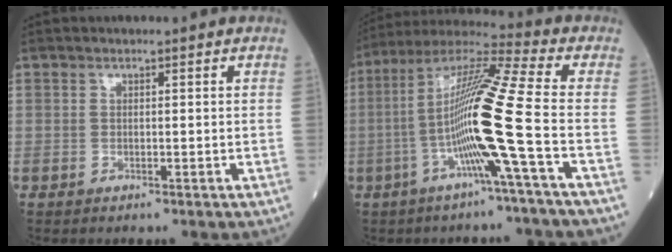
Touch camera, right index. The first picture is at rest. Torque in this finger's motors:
{"motor_torque": [1.89, -0.25, 1.05, 0.21]}